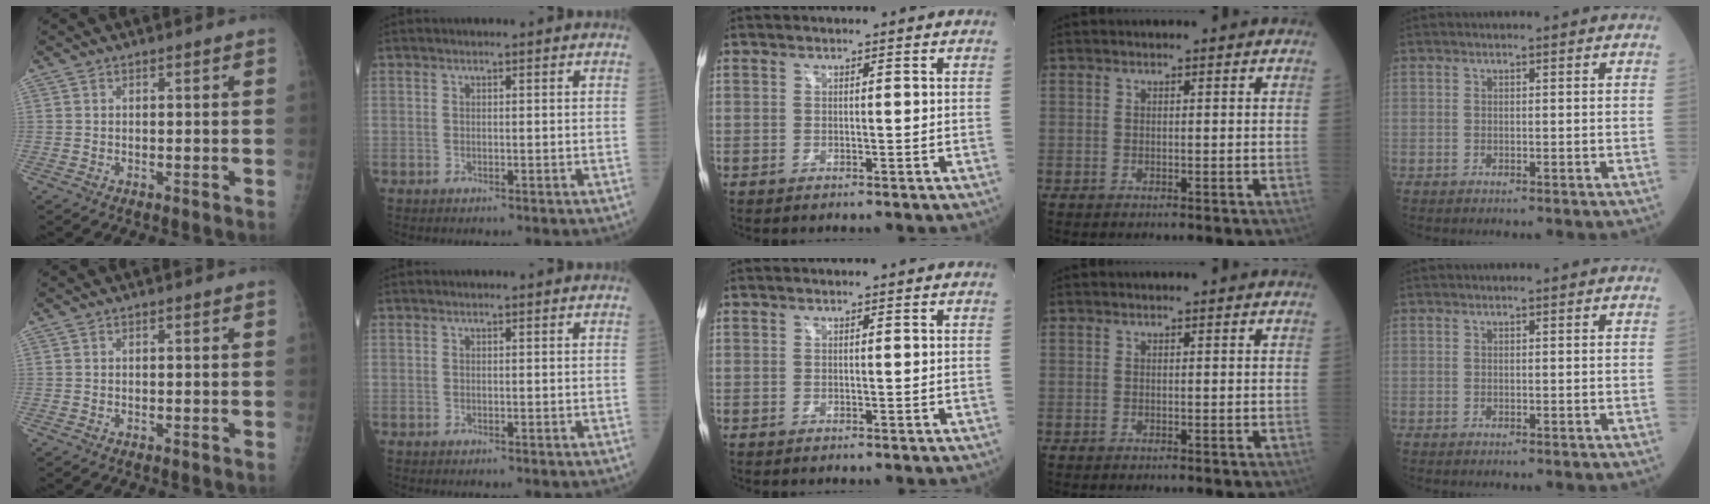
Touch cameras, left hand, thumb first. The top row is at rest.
{}